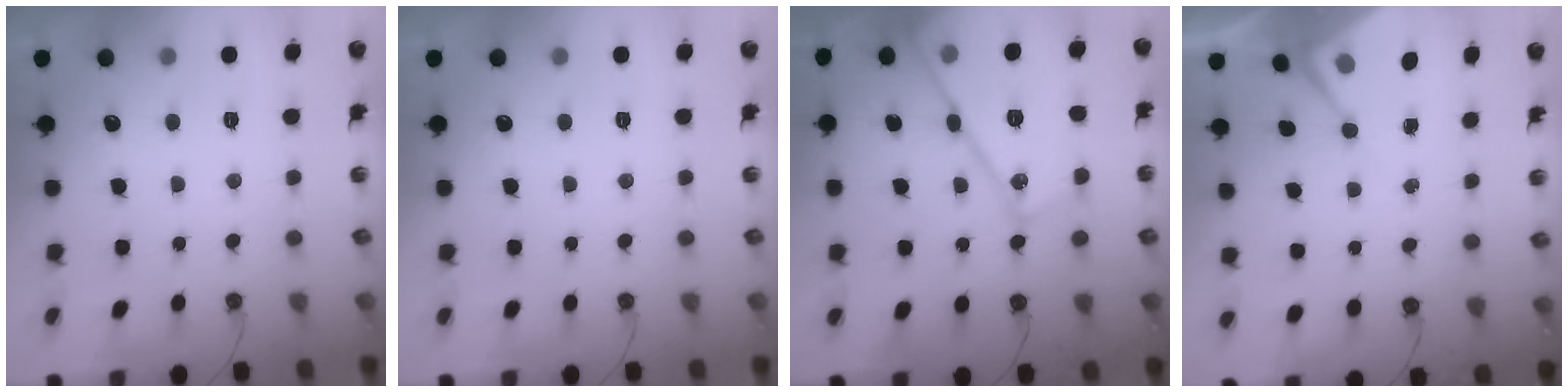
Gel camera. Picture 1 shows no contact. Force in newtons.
{"total": 0.0}
{"total": 21.5, "press": 21.4, "slide": 2.0}
{"total": 5.6, "press": 5.6, "slide": 0.7}